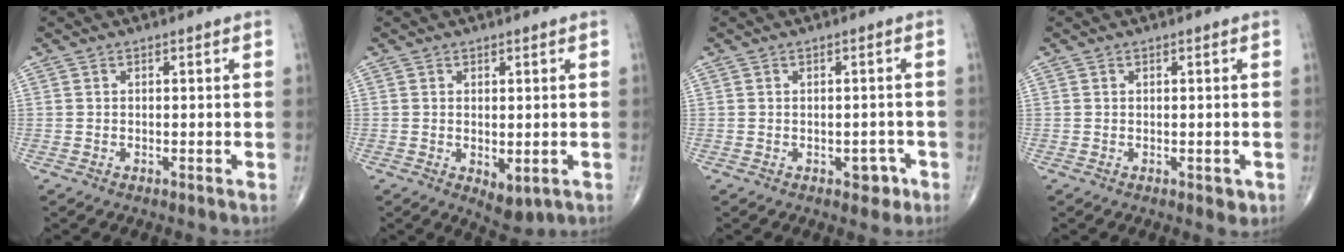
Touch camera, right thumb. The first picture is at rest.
{"total": 4.3, "force": [-0.9, 2.3, 3.5], "torque": [-0.041, -0.008, 0.001]}
{"total": 2.7, "force": [-1.2, 1.9, 1.6], "torque": [-0.002, 0.007, -0.014]}
{"total": 1.4, "force": [-0.2, 1.0, 1.0], "torque": [-0.007, -0.002, 0.000]}